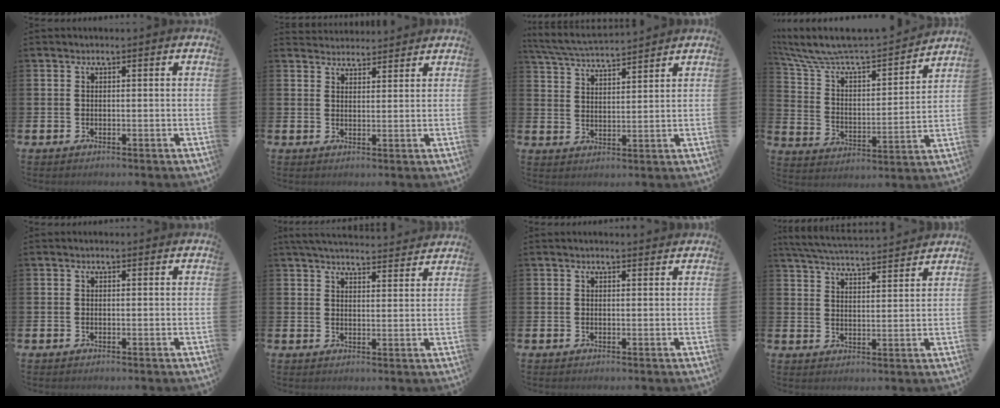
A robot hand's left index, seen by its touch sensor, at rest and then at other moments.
{"total": 3.1, "force": [3.0, 0.7, -0.3], "torque": [-0.004, -0.012, 0.056]}
{"total": 5.3, "force": [5.2, 0.3, 1.1], "torque": [-0.048, -0.028, 0.093]}
{"total": 9.2, "force": [8.5, 2.2, 2.7], "torque": [-0.103, -0.063, 0.143]}
{"total": 0.0}
{"total": 5.0, "force": [4.9, 0.4, 0.8], "torque": [-0.029, -0.027, 0.089]}
{"total": 0.9, "force": [0.8, 0.1, 0.2], "torque": [0.008, -0.003, 0.013]}
{"total": 5.5, "force": [5.4, 0.2, 1.0], "torque": [-0.046, -0.036, 0.096]}